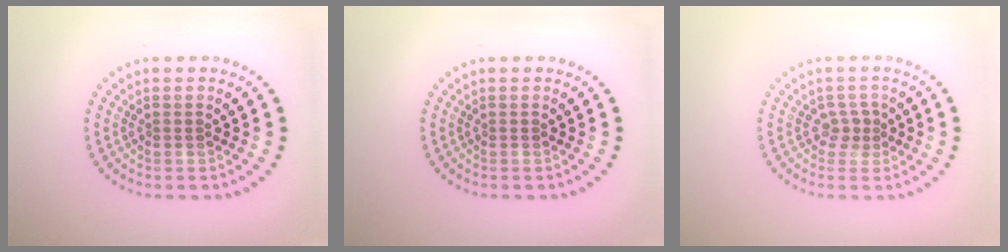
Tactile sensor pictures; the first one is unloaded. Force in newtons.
{"total": 0.0}
{"total": 1.6, "press": 1.2, "slide": 1.1}